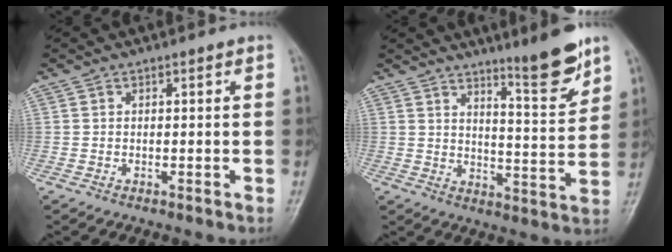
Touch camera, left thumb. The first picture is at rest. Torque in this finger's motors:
{"motor_torque": [0.34, 0.23, 0.04, -0.57, 0.06]}